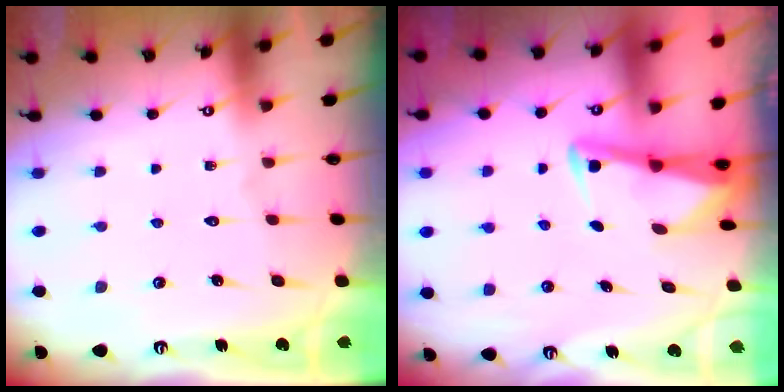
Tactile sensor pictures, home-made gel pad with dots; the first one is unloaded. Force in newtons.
{"total": 3.1, "press": 3.1, "slide": 0.4}